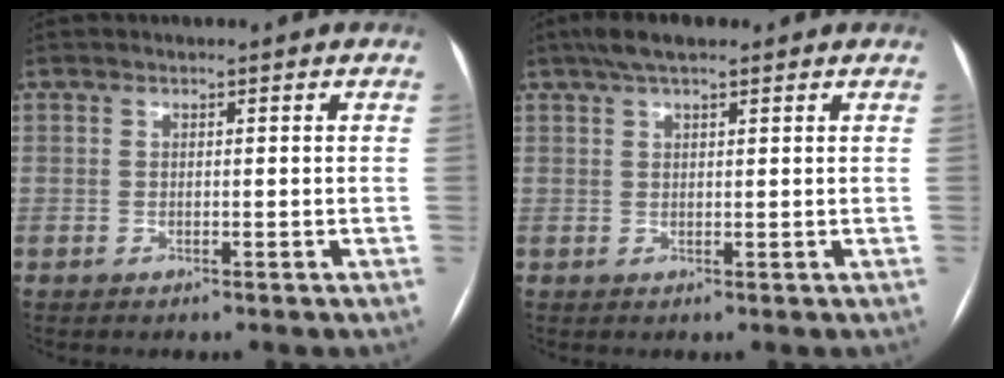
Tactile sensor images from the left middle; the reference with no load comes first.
{"total": 5.4, "force": [4.0, 1.3, 3.4], "torque": [-0.064, 0.027, 0.068]}